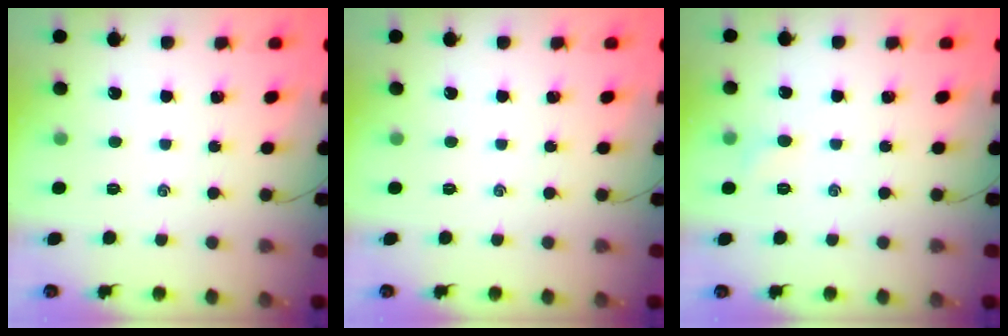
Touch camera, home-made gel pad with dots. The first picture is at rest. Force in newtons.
{"total": 0.0}
{"total": 3.9, "press": 3.7, "slide": 1.2}